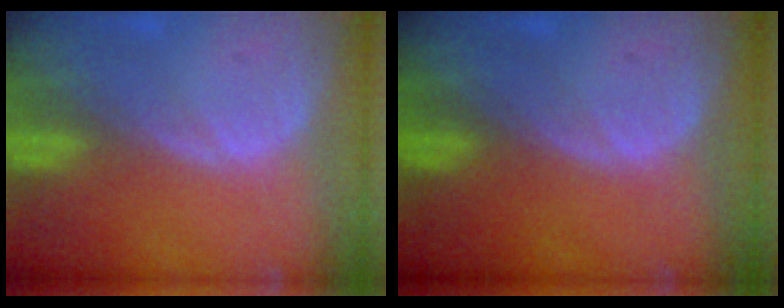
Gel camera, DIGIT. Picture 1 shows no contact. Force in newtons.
{"total": 0.0}